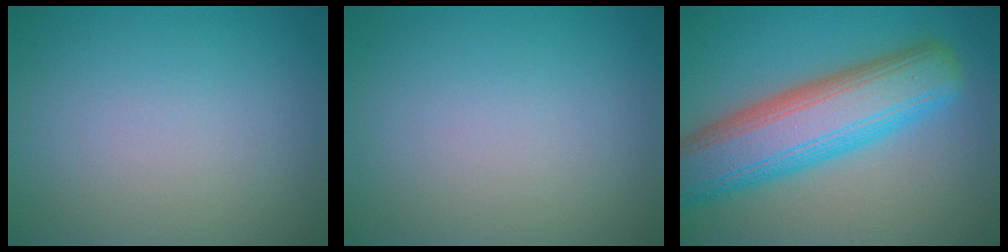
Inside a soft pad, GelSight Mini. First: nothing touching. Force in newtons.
{"total": 0.0}
{"total": 10.0, "press": 10.0, "slide": 0.4}